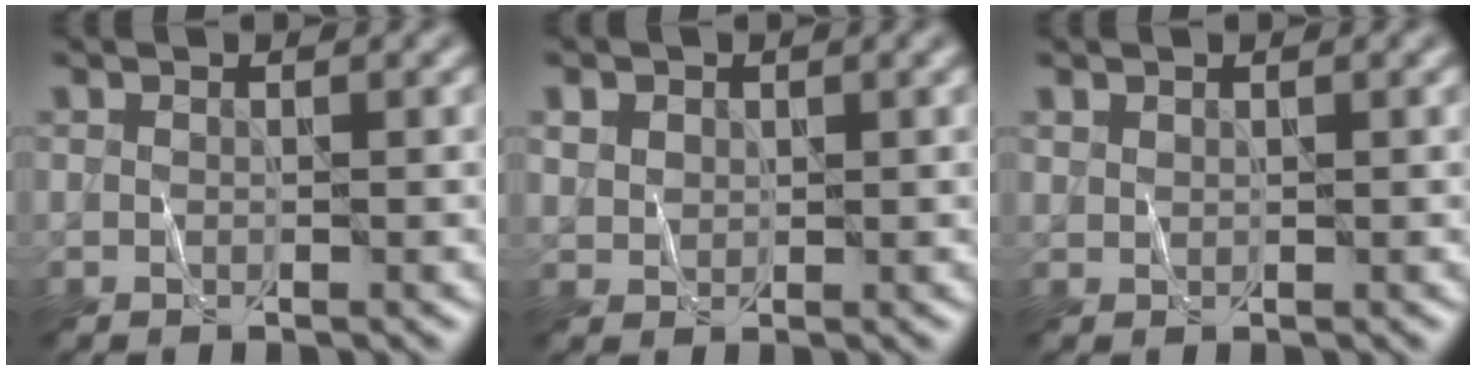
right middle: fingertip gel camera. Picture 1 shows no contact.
{"total": 1.9, "force": [0.9, 1.5, 0.7], "torque": [-0.018, -0.002, 0.026]}
{"total": 0.6, "force": [0.5, 0.3, 0.1], "torque": [-0.005, 0.001, 0.015]}